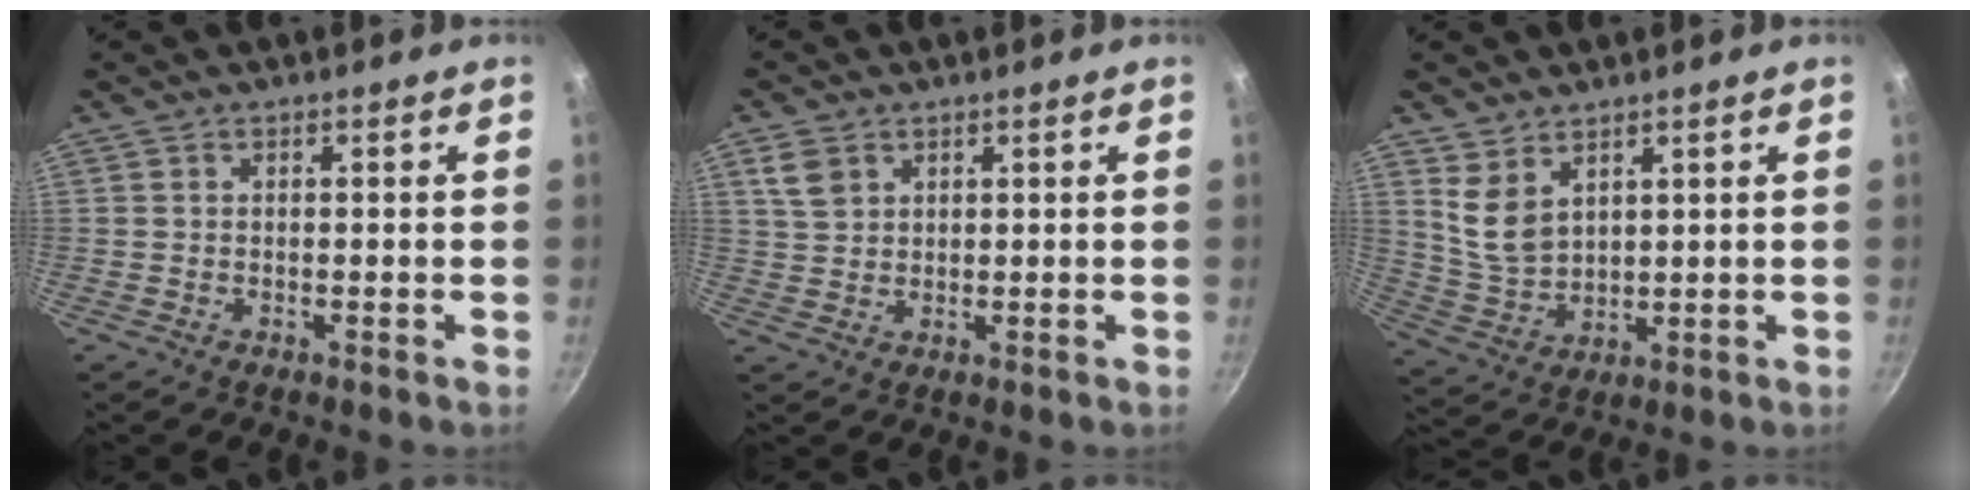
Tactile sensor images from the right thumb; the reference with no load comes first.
{"total": 4.5, "force": [2.2, 3.3, 2.2], "torque": [-0.029, 0.000, 0.047]}
{"total": 7.0, "force": [4.0, 4.2, 4.0], "torque": [-0.065, -0.031, 0.092]}